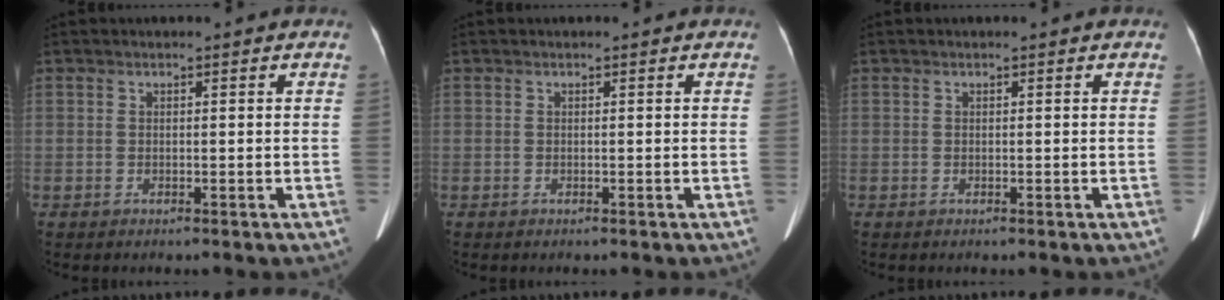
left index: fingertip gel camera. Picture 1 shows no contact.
{"total": 0.0}
{"total": 0.0}